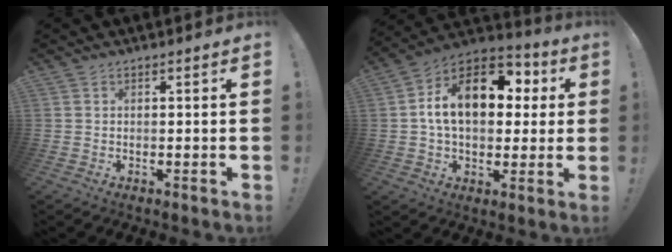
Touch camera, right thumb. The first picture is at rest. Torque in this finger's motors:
{"motor_torque": [2.42, 2.59, 0.70, 0.49, 0.12]}